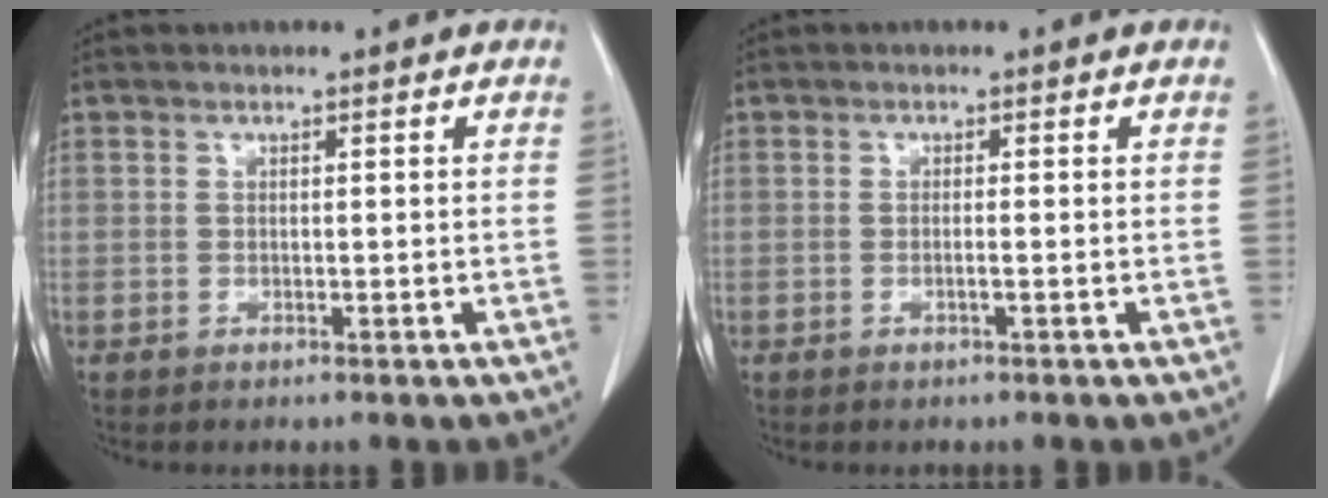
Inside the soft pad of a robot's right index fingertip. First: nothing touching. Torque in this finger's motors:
{"motor_torque": [-0.08, -0.07, -0.05, -0.01]}